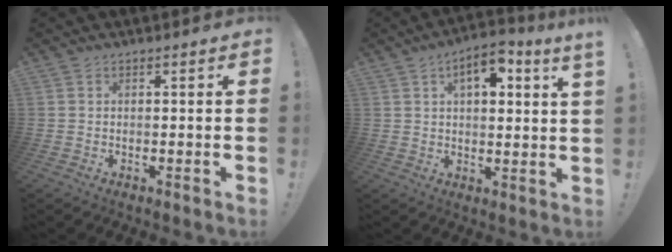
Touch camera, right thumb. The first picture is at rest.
{"total": 7.8, "force": [3.8, 2.0, 6.4], "torque": [-0.090, -0.014, 0.060]}